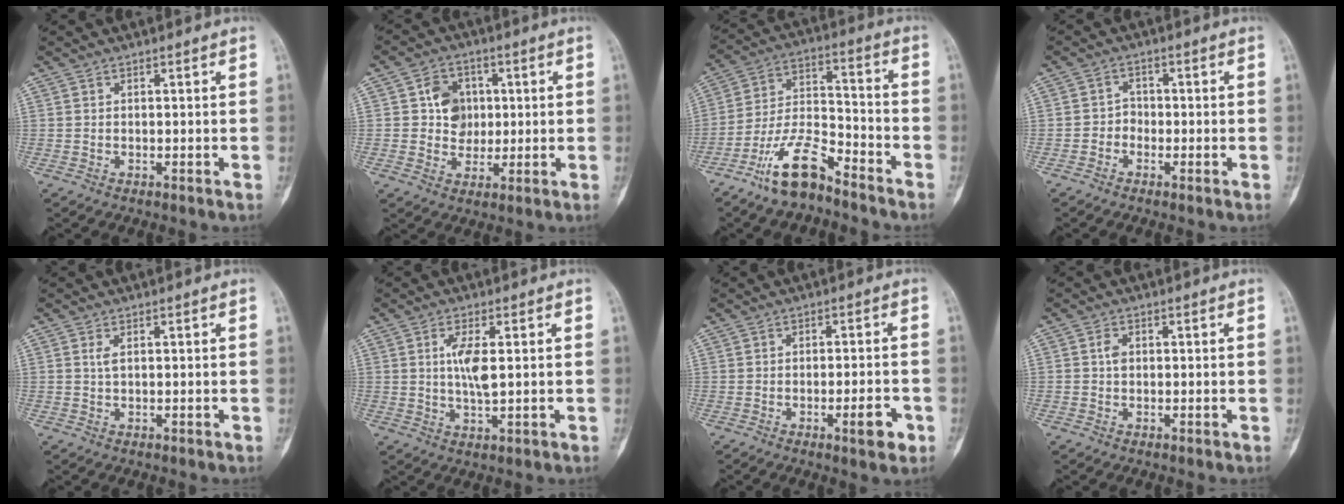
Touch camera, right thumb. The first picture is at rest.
{"total": 7.3, "force": [1.1, 6.4, 3.4], "torque": [-0.011, 0.004, 0.016]}
{"total": 12.2, "force": [-9.0, 4.1, 7.2], "torque": [-0.132, 0.070, -0.175]}
{"total": 2.3, "force": [-1.2, 1.9, 0.5], "torque": [0.011, 0.012, -0.033]}
{"total": 1.1, "force": [0.3, 0.5, 0.9], "torque": [-0.021, 0.004, 0.007]}
{"total": 5.4, "force": [0.8, 1.4, 5.1], "torque": [-0.103, -0.011, 0.016]}
{"total": 5.3, "force": [-2.3, 1.4, 4.6], "torque": [-0.057, 0.008, -0.029]}
{"total": 1.5, "force": [0.0, 1.1, 1.0], "torque": [-0.009, 0.005, -0.004]}